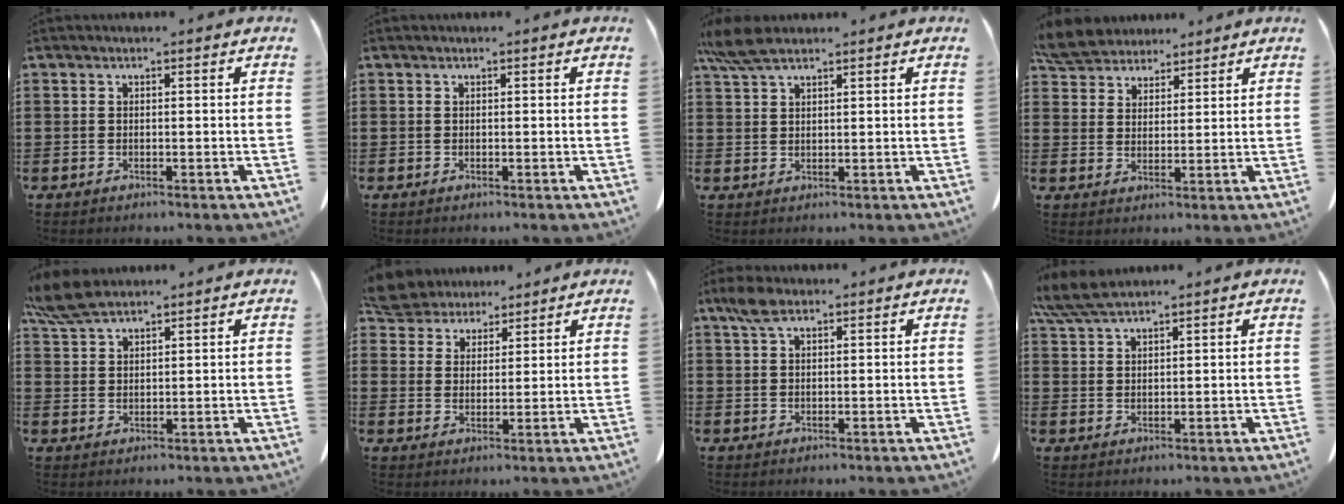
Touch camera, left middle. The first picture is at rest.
{"total": 0.0}
{"total": 5.2, "force": [3.8, 1.4, 3.3], "torque": [-0.082, -0.002, 0.069]}
{"total": 6.3, "force": [5.9, 2.1, 1.2], "torque": [-0.050, -0.011, 0.112]}
{"total": 5.8, "force": [4.8, 1.4, 3.0], "torque": [-0.078, -0.008, 0.089]}
{"total": 5.8, "force": [5.4, 2.2, 0.7], "torque": [-0.042, -0.016, 0.101]}
{"total": 3.5, "force": [2.0, 1.5, 2.4], "torque": [-0.055, 0.004, 0.038]}
{"total": 5.3, "force": [4.5, 0.8, 2.7], "torque": [-0.065, -0.007, 0.086]}